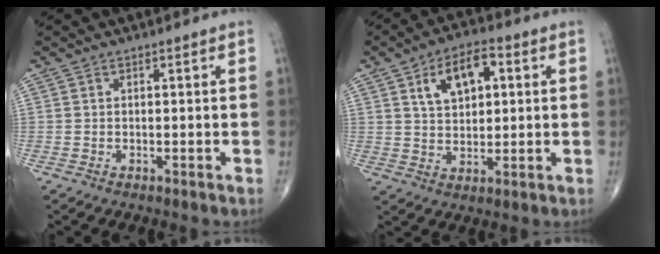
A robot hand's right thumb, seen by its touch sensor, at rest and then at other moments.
{"total": 10.0, "force": [3.3, 5.7, 7.5], "torque": [-0.105, 0.002, 0.051]}